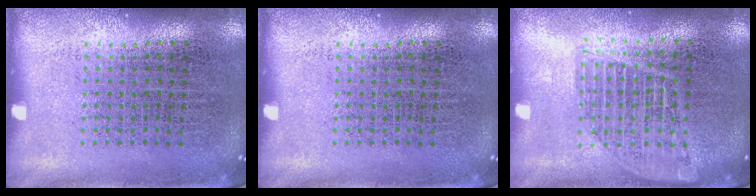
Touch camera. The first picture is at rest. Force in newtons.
{"total": 0.0}
{"total": 1.5, "press": 1.4, "slide": 0.7}